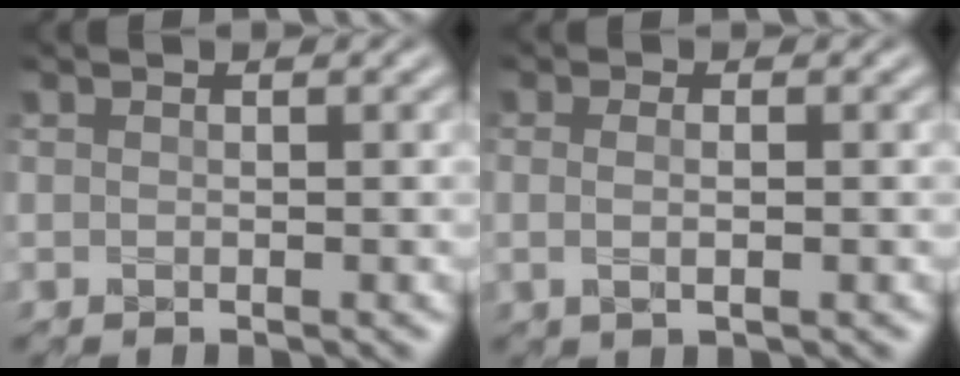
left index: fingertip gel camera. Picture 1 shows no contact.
{"total": 1.7, "force": [0.0, 0.6, 1.6], "torque": [-0.026, -0.004, -0.004]}